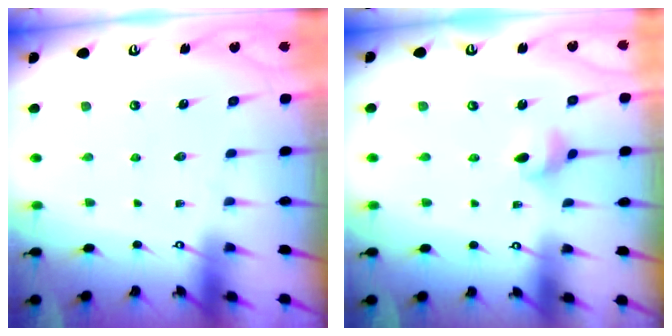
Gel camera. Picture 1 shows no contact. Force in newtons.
{"total": 2.9, "press": 2.9, "slide": 0.5}